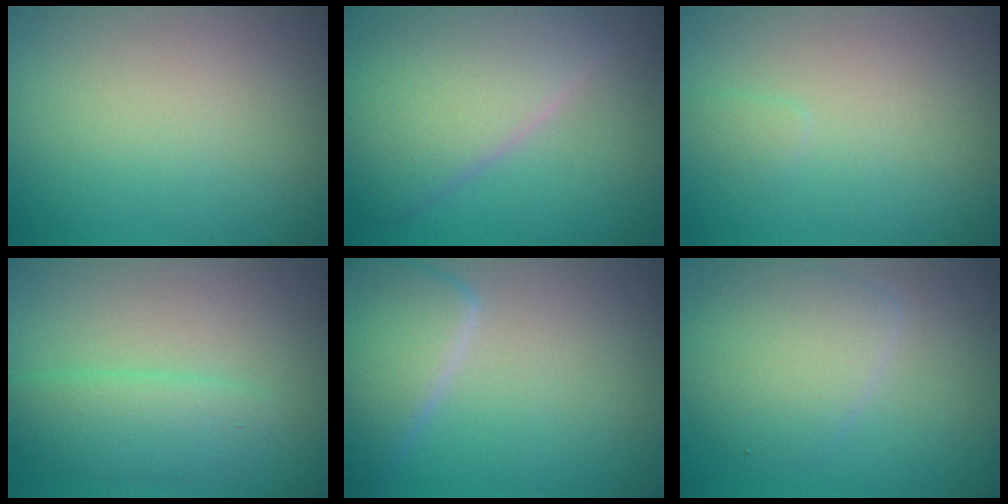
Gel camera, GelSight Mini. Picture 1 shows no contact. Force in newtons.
{"total": 8.6, "press": 8.6, "slide": 0.4}
{"total": 0.6, "press": 0.6, "slide": 0.1}
{"total": 2.6, "press": 2.6, "slide": 0.1}
{"total": 5.4, "press": 5.4, "slide": 0.1}
{"total": 4.2, "press": 4.2, "slide": 0.2}